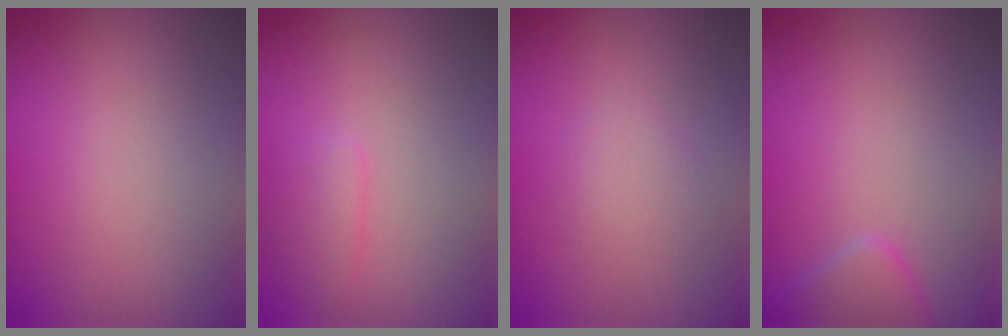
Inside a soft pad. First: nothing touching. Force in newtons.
{"total": 1.4, "press": 1.4, "slide": 0.1}
{"total": 1.7, "press": 1.7, "slide": 0.0}
{"total": 2.4, "press": 2.4, "slide": 0.1}